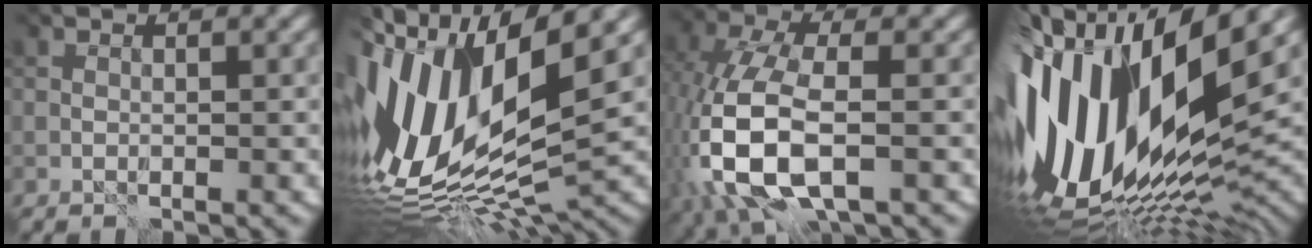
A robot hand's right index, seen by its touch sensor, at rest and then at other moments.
{"total": 15.3, "force": [0.5, 5.9, 14.1], "torque": [-0.281, 0.002, 0.014]}
{"total": 8.3, "force": [-2.1, 4.7, 6.5], "torque": [-0.157, -0.009, -0.043]}
{"total": 17.2, "force": [0.9, 7.4, 15.4], "torque": [-0.290, -0.027, 0.019]}